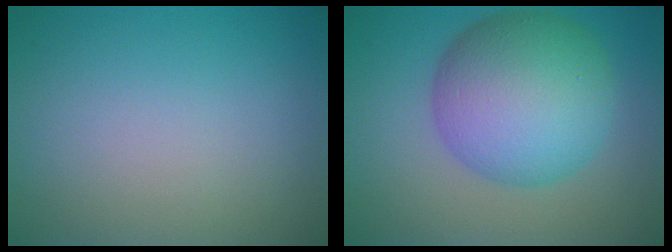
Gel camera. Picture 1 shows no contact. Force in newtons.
{"total": 10.7, "press": 10.7, "slide": 0.2}